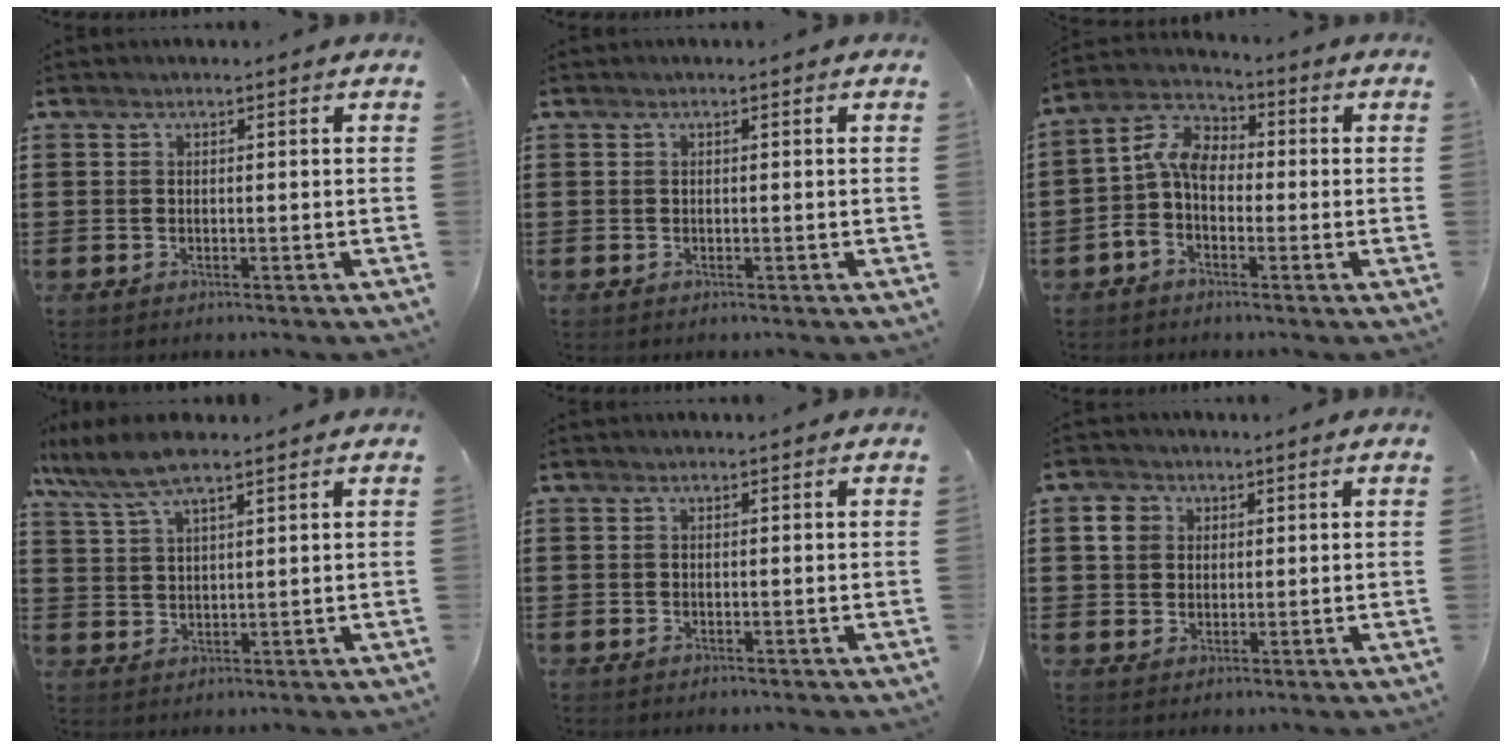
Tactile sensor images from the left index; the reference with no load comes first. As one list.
[{"total": 0.0}, {"total": 6.2, "force": [-0.7, 4.1, 4.7], "torque": [-0.128, 0.004, -0.026]}, {"total": 7.2, "force": [5.4, 1.6, 4.4], "torque": [-0.098, -0.006, 0.100]}, {"total": 0.0}, {"total": 3.9, "force": [1.4, 3.6, 0.7], "torque": [-0.025, 0.011, 0.022]}]